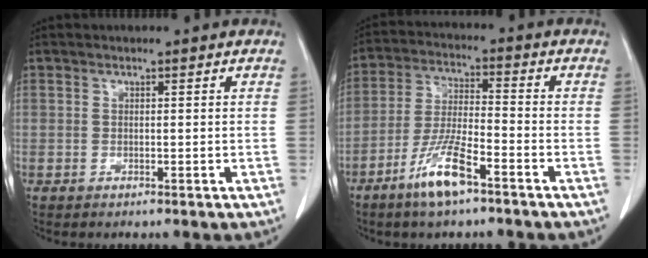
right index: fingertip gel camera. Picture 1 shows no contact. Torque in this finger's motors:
{"motor_torque": [0.99, -0.76, 0.22, 0.06]}